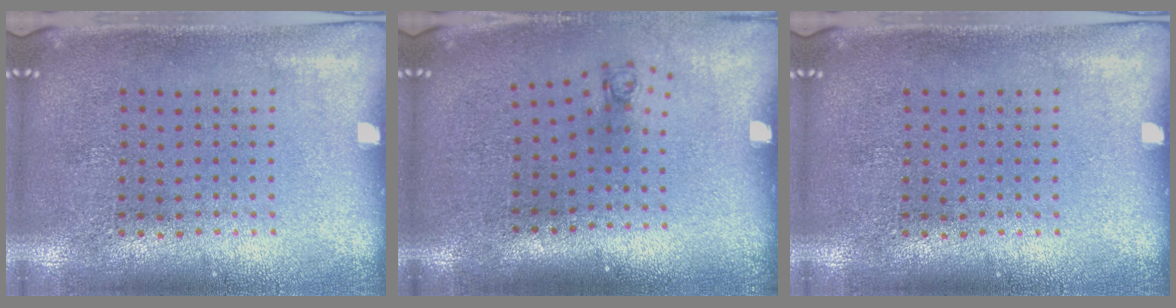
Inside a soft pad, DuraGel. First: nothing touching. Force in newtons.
{"total": 0.7, "press": 0.3, "slide": 0.7}
{"total": 0.0}